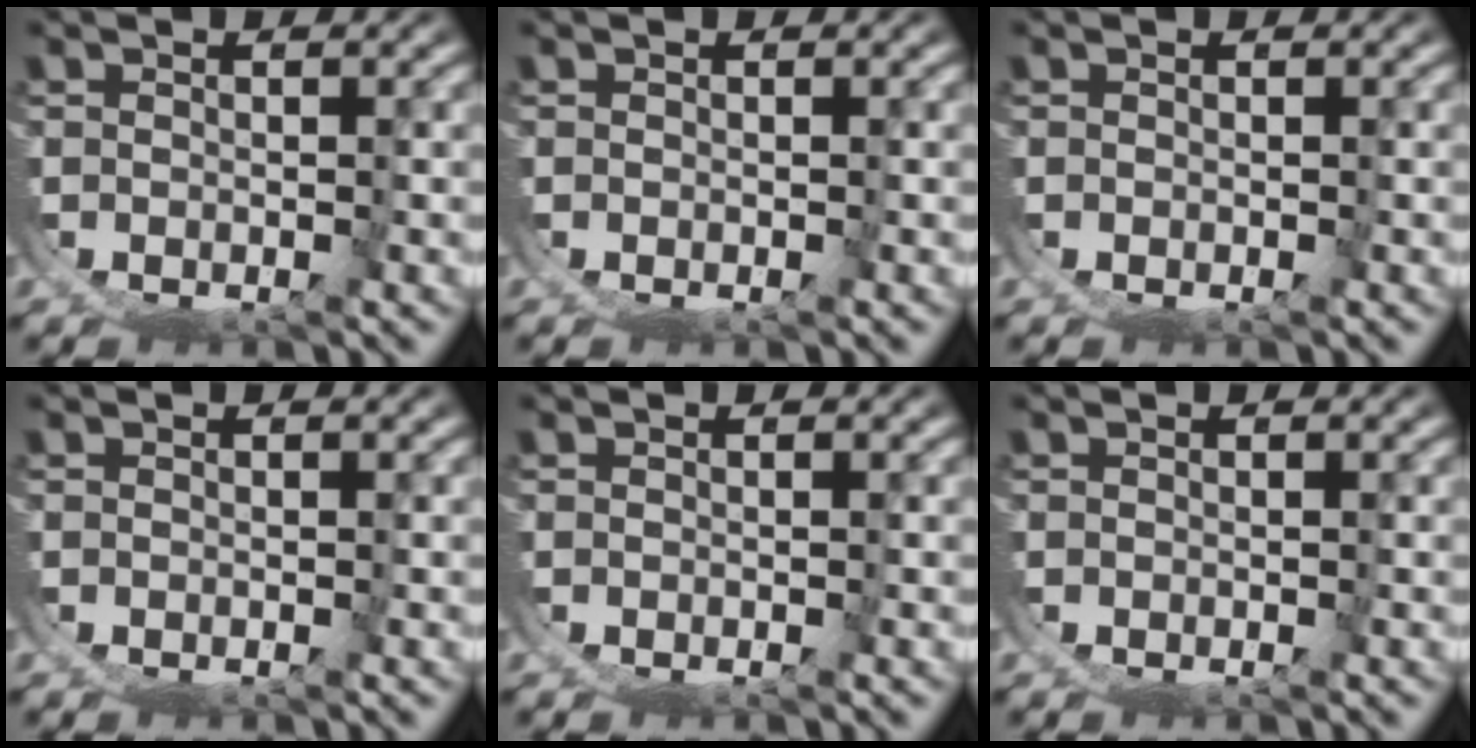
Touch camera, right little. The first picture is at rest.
{"total": 0.0}
{"total": 0.0}
{"total": 0.0}
{"total": 0.0}
{"total": 0.0}